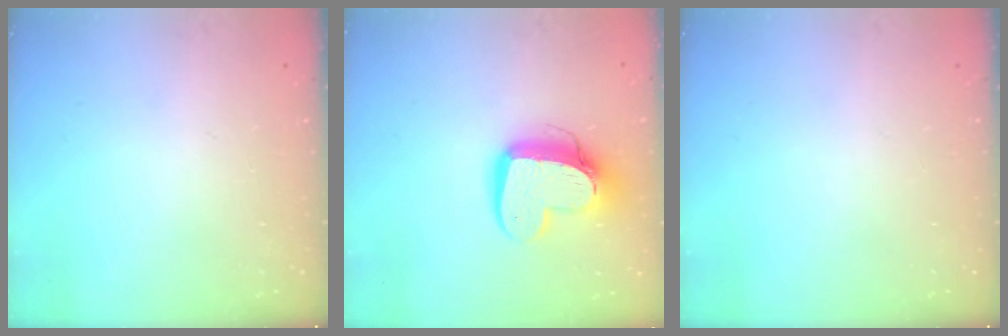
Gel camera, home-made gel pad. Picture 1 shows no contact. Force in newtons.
{"total": 13.7, "press": 13.7, "slide": 1.3}
{"total": 0.0}